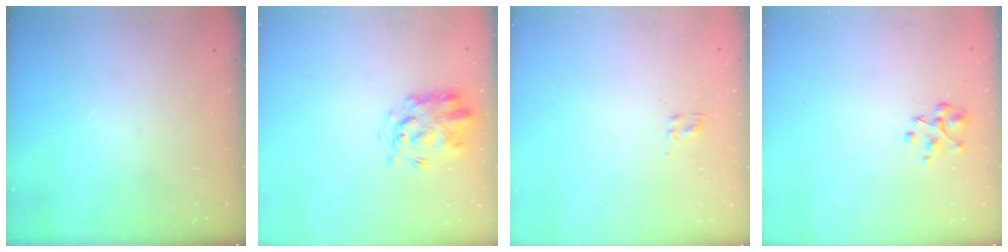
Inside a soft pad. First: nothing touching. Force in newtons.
{"total": 3.4, "press": 3.4, "slide": 0.6}
{"total": 2.3, "press": 2.0, "slide": 1.2}
{"total": 2.8, "press": 2.8, "slide": 0.2}